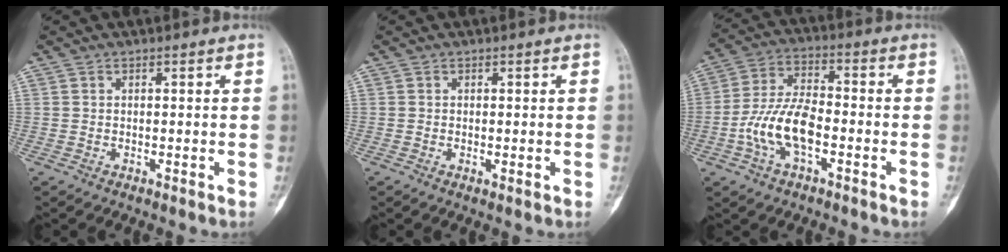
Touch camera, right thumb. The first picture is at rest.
{"total": 0.7, "force": [-0.1, 0.2, 0.6], "torque": [-0.009, -0.002, -0.002]}
{"total": 11.2, "force": [-3.3, 5.4, 9.3], "torque": [-0.185, 0.031, -0.068]}